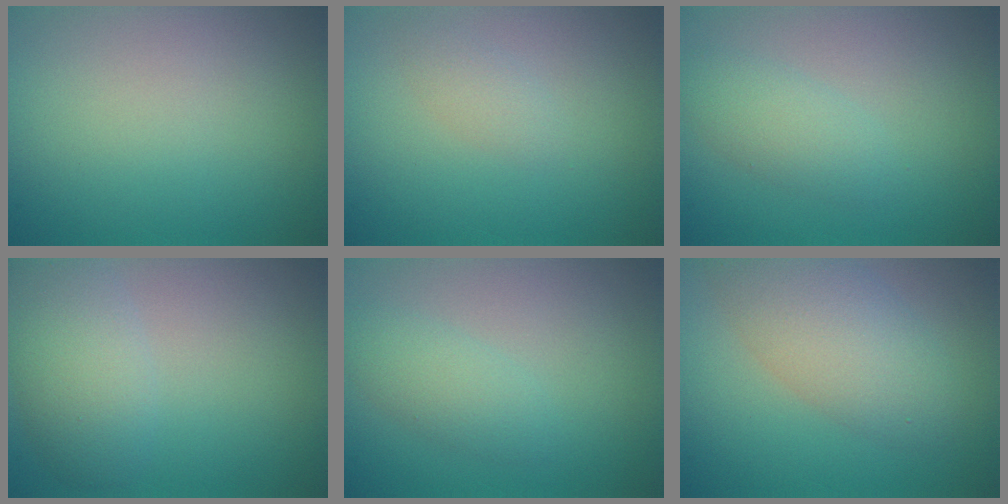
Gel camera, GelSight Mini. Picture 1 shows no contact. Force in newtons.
{"total": 1.1, "press": 1.1, "slide": 0.0}
{"total": 2.2, "press": 2.2, "slide": 0.1}
{"total": 3.9, "press": 3.9, "slide": 0.3}
{"total": 2.1, "press": 2.1, "slide": 0.1}
{"total": 5.2, "press": 5.2, "slide": 0.3}